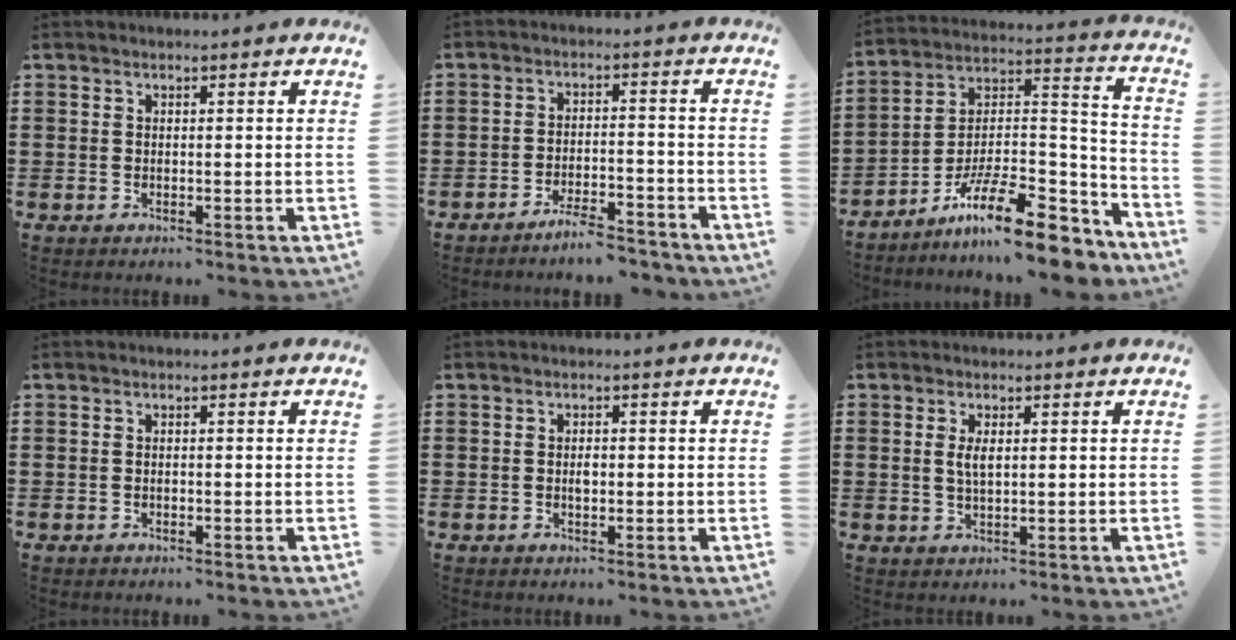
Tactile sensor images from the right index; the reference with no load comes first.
{"total": 4.4, "force": [-4.2, 0.4, 1.4], "torque": [-0.023, 0.004, -0.080]}
{"total": 14.7, "force": [-10.8, 3.2, 9.5], "torque": [-0.162, 0.030, -0.193]}
{"total": 0.0}
{"total": 1.4, "force": [-0.1, 0.7, 1.2], "torque": [-0.025, 0.003, -0.002]}
{"total": 2.5, "force": [0.5, 0.8, 2.4], "torque": [-0.049, 0.002, 0.007]}